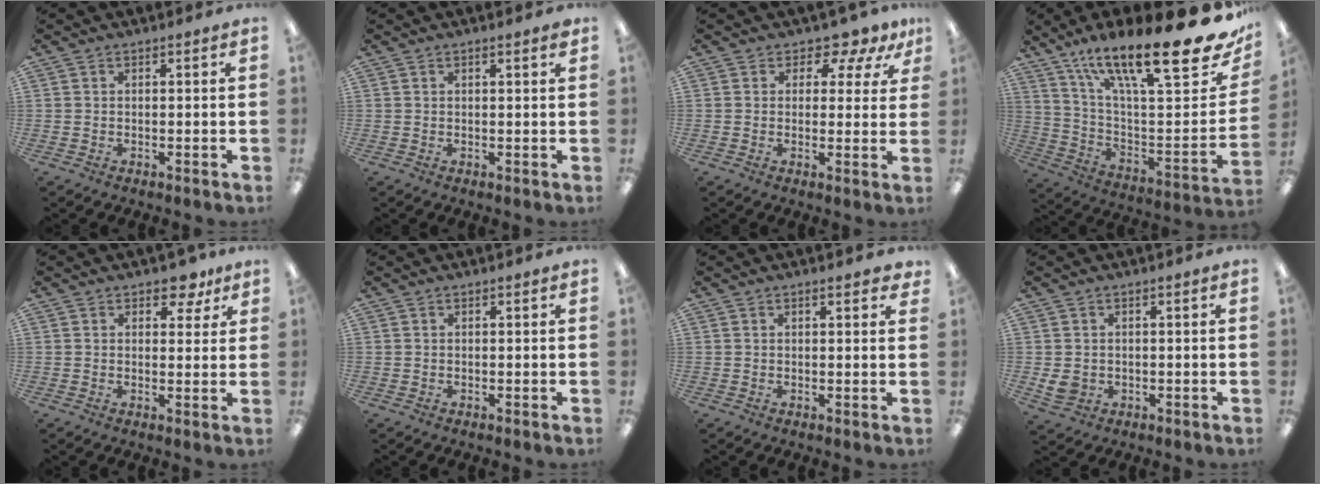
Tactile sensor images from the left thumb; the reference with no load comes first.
{"total": 1.3, "force": [1.0, 0.0, 0.8], "torque": [-0.017, 0.000, 0.017]}
{"total": 5.1, "force": [3.8, 2.8, 2.0], "torque": [-0.026, -0.027, 0.065]}
{"total": 25.0, "force": [16.7, 5.4, 17.8], "torque": [-0.264, -0.119, 0.268]}
{"total": 5.6, "force": [3.9, 3.1, 2.6], "torque": [-0.012, -0.019, 0.062]}
{"total": 0.0}
{"total": 1.8, "force": [1.4, 0.5, 1.1], "torque": [-0.015, -0.001, 0.023]}
{"total": 3.4, "force": [0.4, 2.9, 1.9], "torque": [-0.033, -0.002, 0.008]}